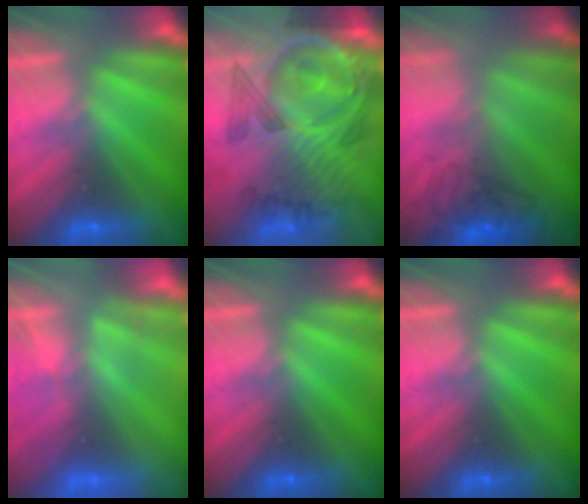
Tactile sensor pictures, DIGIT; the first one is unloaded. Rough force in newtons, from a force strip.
{"total": 11.8}
{"total": 3.6}
{"total": 2.8}
{"total": 0.0}
{"total": 0.0}